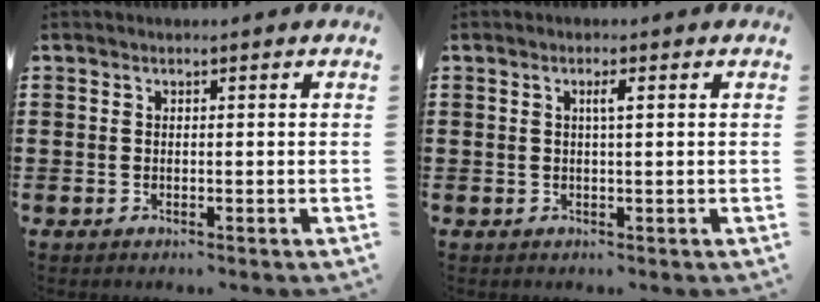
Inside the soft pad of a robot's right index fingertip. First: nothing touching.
{"total": 1.6, "force": [0.4, 0.0, 1.5], "torque": [-0.030, 0.001, 0.005]}